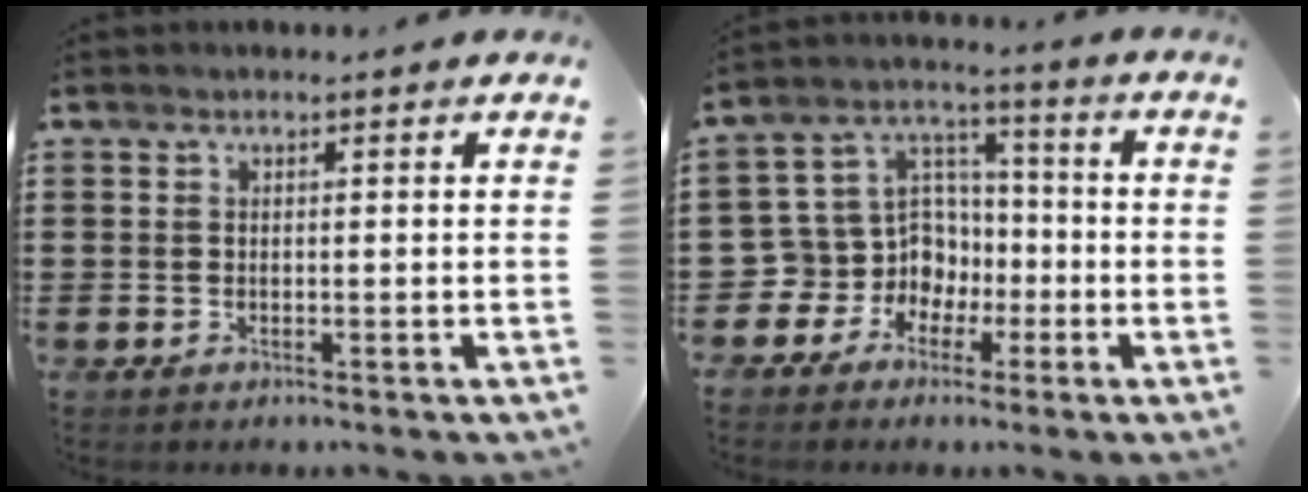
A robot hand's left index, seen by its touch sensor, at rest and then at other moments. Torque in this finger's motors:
{"motor_torque": [0.15, 0.38, 0.12, -0.01]}